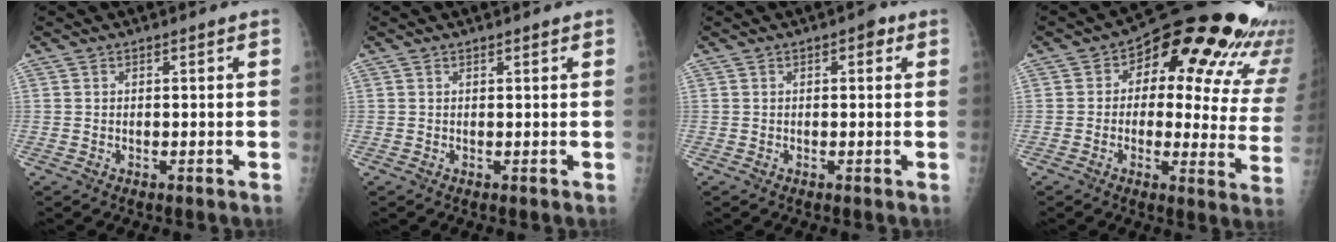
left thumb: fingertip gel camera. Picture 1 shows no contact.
{"total": 0.8, "force": [0.7, 0.1, 0.3], "torque": [-0.004, -0.003, 0.011]}
{"total": 2.1, "force": [1.0, 1.1, 1.5], "torque": [-0.012, 0.001, 0.009]}
{"total": 23.1, "force": [11.7, 11.2, 16.5], "torque": [-0.161, -0.016, 0.130]}